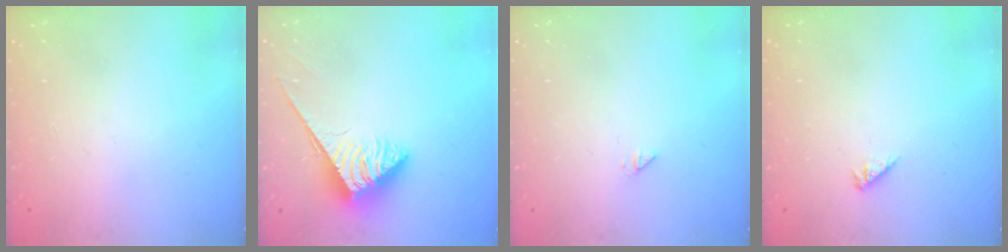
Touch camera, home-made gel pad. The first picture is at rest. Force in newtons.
{"total": 3.9, "press": 3.8, "slide": 0.6}
{"total": 0.0}
{"total": 1.7, "press": 1.6, "slide": 0.4}